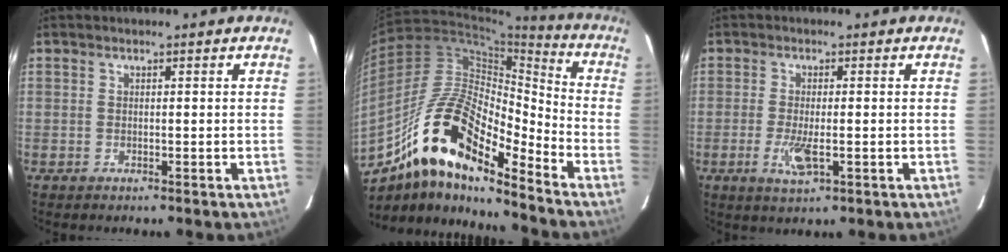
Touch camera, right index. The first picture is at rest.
{"total": 16.5, "force": [-10.3, 5.0, 11.8], "torque": [-0.220, 0.038, -0.178]}
{"total": 4.0, "force": [-1.2, 0.8, 3.7], "torque": [-0.081, -0.009, -0.019]}